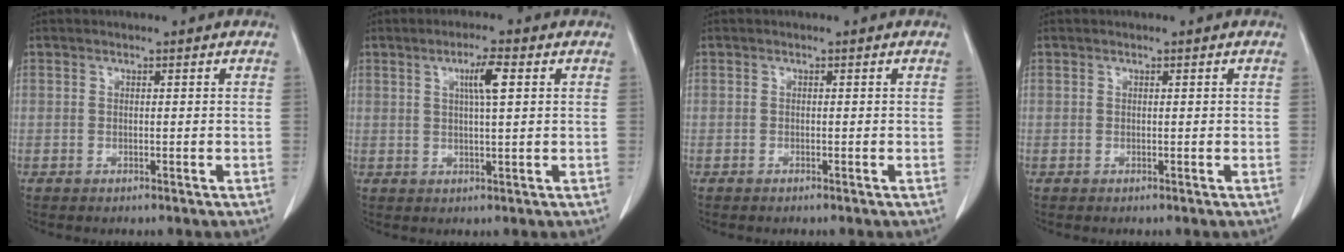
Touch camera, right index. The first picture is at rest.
{"total": 4.3, "force": [1.4, 0.1, 4.0], "torque": [-0.069, 0.001, 0.023]}
{"total": 0.0}
{"total": 0.0}